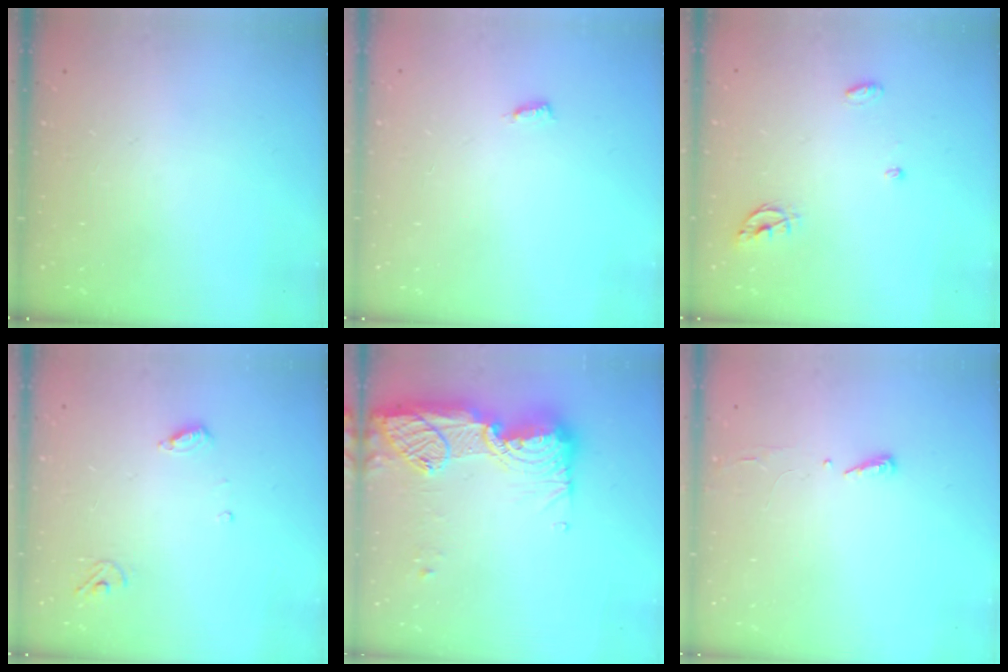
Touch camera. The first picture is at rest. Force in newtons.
{"total": 3.1, "press": 3.1, "slide": 0.2}
{"total": 5.1, "press": 5.1, "slide": 0.6}
{"total": 3.6, "press": 3.6, "slide": 0.3}
{"total": 21.5, "press": 20.4, "slide": 6.7}
{"total": 2.9, "press": 2.9, "slide": 0.4}